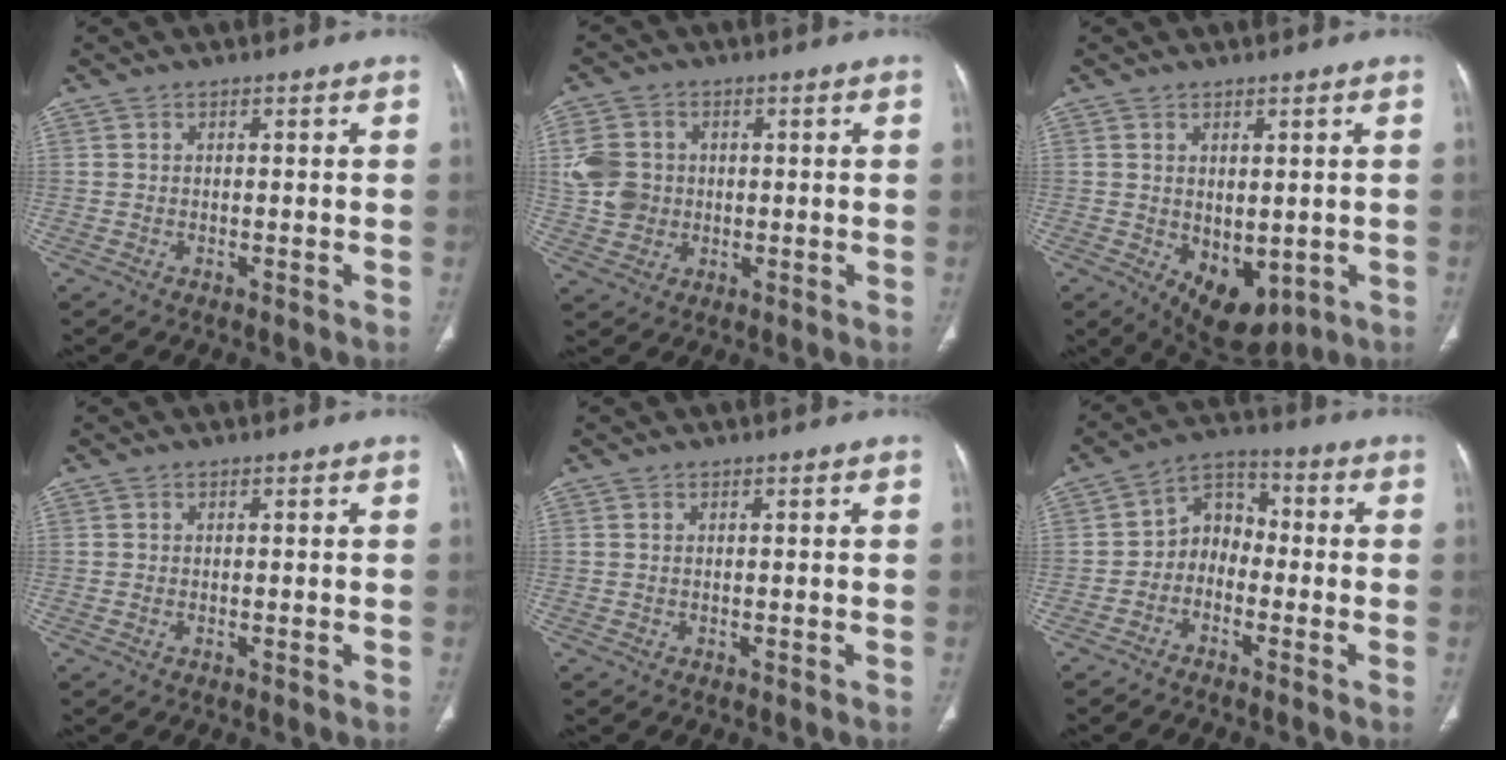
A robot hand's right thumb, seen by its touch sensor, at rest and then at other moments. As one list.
[{"total": 7.9, "force": [0.5, 6.9, 3.9], "torque": [-0.062, 0.005, 0.010]}, {"total": 8.9, "force": [-1.8, 5.4, 6.8], "torque": [-0.078, -0.008, -0.002]}, {"total": 0.0}, {"total": 0.0}, {"total": 6.8, "force": [-2.0, 5.4, 3.6], "torque": [-0.031, 0.036, -0.053]}]